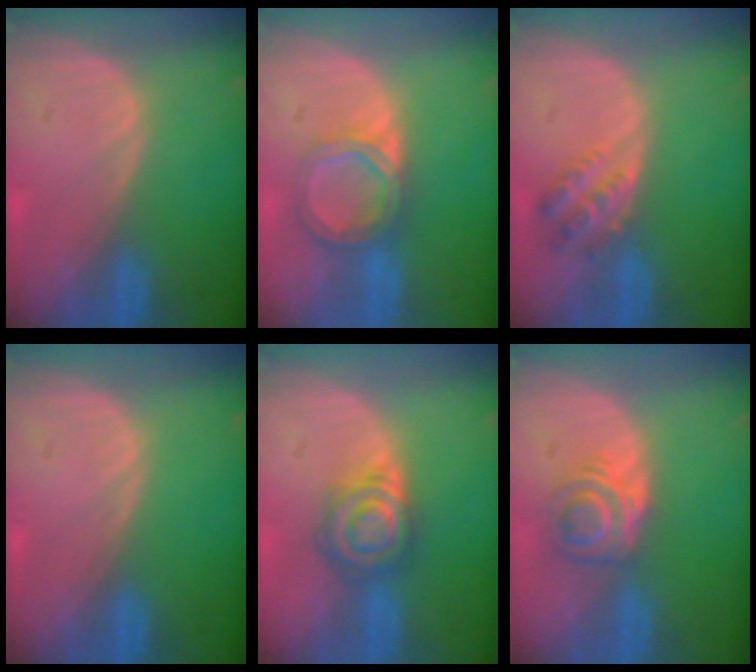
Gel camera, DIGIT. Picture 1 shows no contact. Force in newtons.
{"total": 5.9, "press": 5.2, "slide": 2.7}
{"total": 4.4, "press": 3.9, "slide": 2.0}
{"total": 0.0}
{"total": 6.7, "press": 6.3, "slide": 2.1}
{"total": 6.1, "press": 5.0, "slide": 3.4}